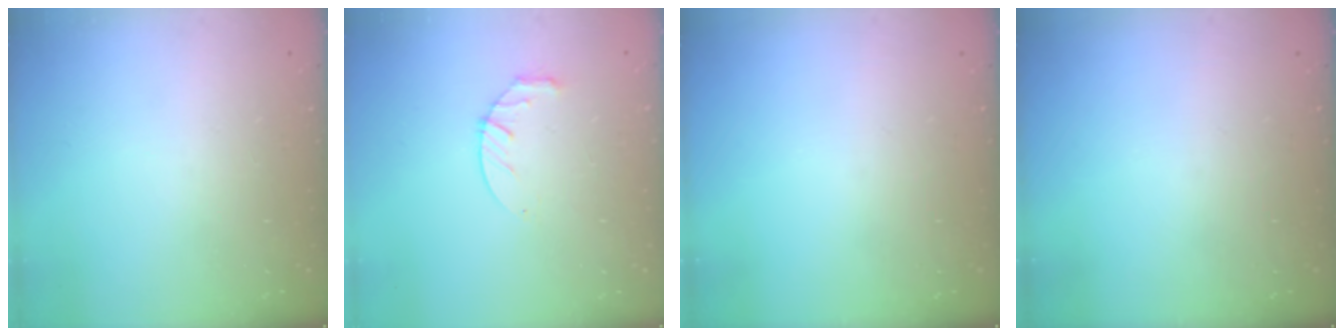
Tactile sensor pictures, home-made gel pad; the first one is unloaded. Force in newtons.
{"total": 6.8, "press": 6.8, "slide": 0.8}
{"total": 0.0}
{"total": 0.0}